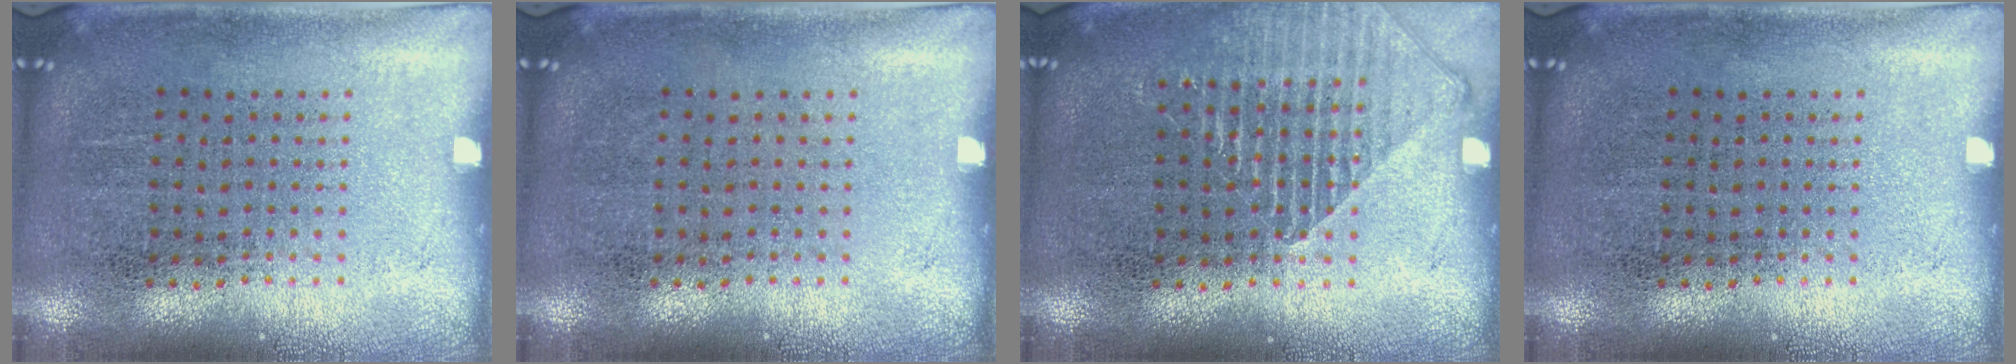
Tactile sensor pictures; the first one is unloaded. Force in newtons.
{"total": 0.0}
{"total": 1.3, "press": 1.3, "slide": 0.4}
{"total": 0.0}